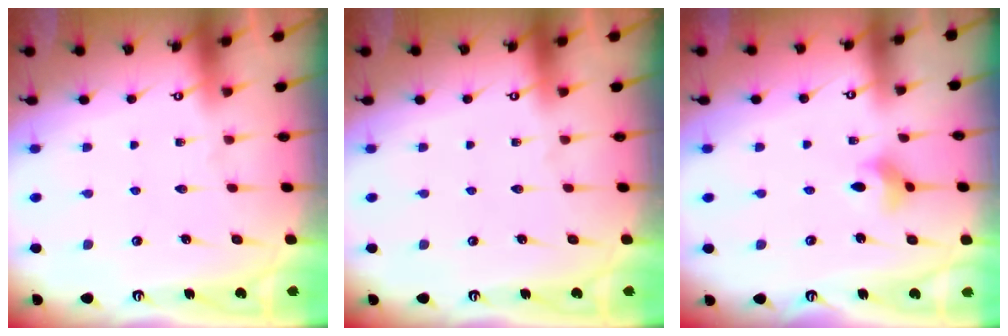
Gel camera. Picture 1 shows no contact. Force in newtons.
{"total": 0.0}
{"total": 3.4, "press": 3.4, "slide": 0.5}